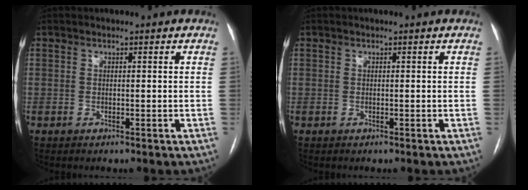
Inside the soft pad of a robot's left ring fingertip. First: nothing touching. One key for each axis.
{"total": 0.0}